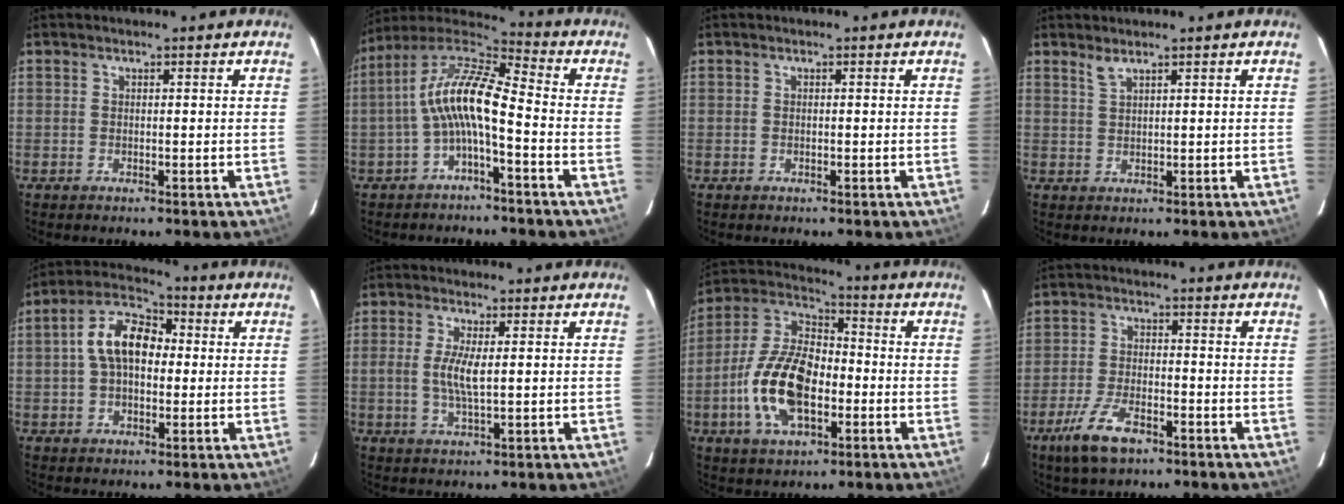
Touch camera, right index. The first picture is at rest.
{"total": 11.5, "force": [-2.6, 3.0, 10.8], "torque": [-0.223, 0.019, -0.055]}
{"total": 0.0}
{"total": 1.5, "force": [1.3, 0.0, 0.8], "torque": [-0.017, 0.000, 0.027]}
{"total": 10.6, "force": [0.9, 6.6, 8.2], "torque": [-0.157, 0.031, 0.010]}
{"total": 5.2, "force": [0.3, 1.3, 5.0], "torque": [-0.102, -0.001, 0.003]}
{"total": 16.6, "force": [-4.4, 8.7, 13.4], "torque": [-0.278, 0.009, -0.080]}
{"total": 8.6, "force": [-5.3, 3.5, 5.8], "torque": [-0.141, -0.010, -0.100]}